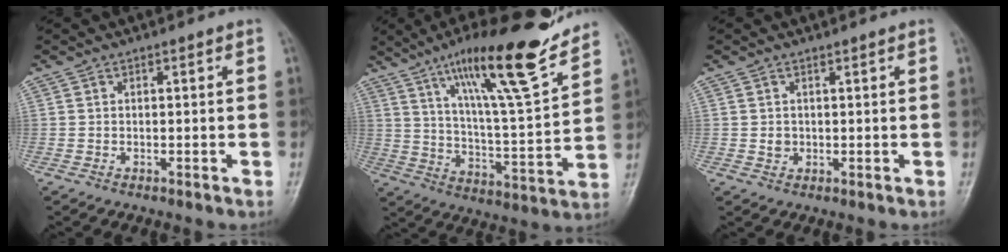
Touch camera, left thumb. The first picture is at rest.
{"total": 20.3, "force": [14.2, 2.7, 14.2], "torque": [-0.203, -0.074, 0.233]}
{"total": 1.3, "force": [0.4, 1.1, 0.5], "torque": [-0.001, -0.002, 0.008]}